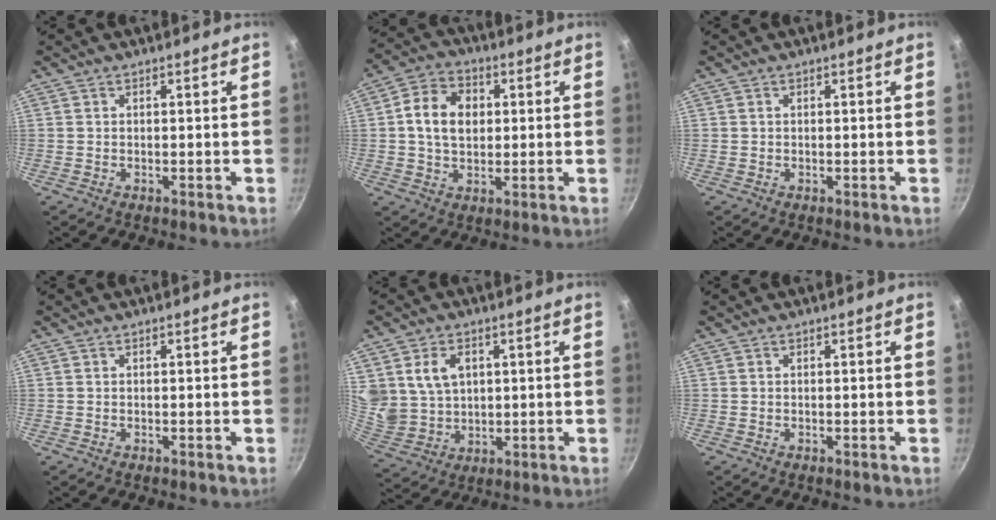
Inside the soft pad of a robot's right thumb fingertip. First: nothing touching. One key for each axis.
{"total": 10.0, "fx": 1.5, "fy": 7.4, "fz": 6.6, "tx": -0.099, "ty": 0.012, "tz": 0.015}
{"total": 0.0}
{"total": 0.0}
{"total": 11.0, "fx": 3.5, "fy": 8.5, "fz": 6.1, "tx": -0.098, "ty": -0.020, "tz": 0.083}
{"total": 0.0}